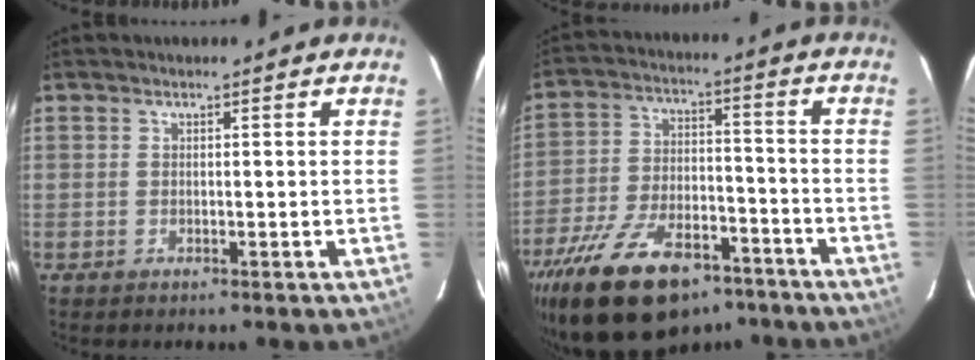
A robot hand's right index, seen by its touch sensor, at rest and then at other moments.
{"total": 21.9, "force": [-15.3, 10.2, 11.9], "torque": [-0.240, -0.013, -0.239]}